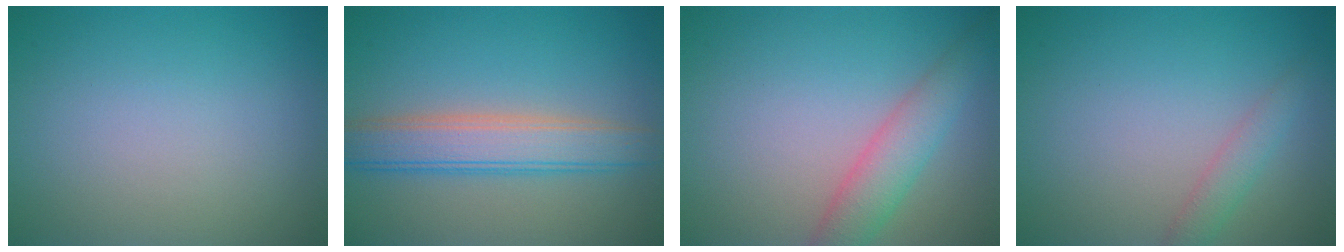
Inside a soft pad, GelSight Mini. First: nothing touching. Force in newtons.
{"total": 4.9, "press": 4.9, "slide": 0.3}
{"total": 3.7, "press": 3.7, "slide": 0.2}
{"total": 1.7, "press": 1.7, "slide": 0.0}